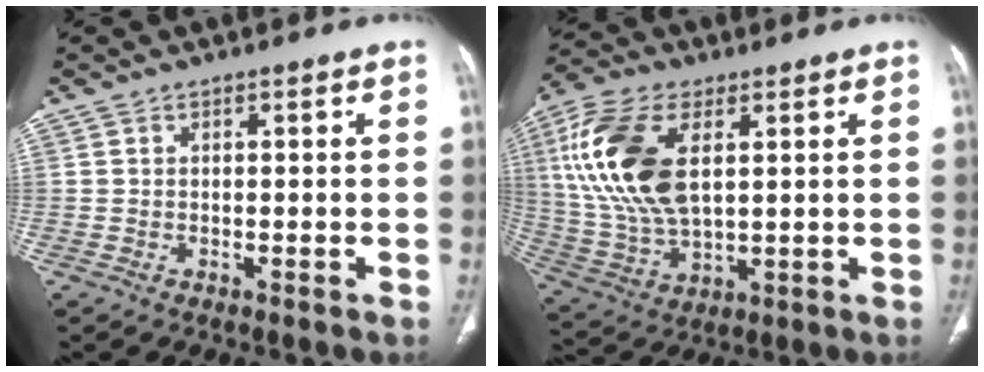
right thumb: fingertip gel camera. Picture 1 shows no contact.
{"total": 18.2, "force": [4.6, 9.5, 14.8], "torque": [-0.313, -0.003, 0.091]}